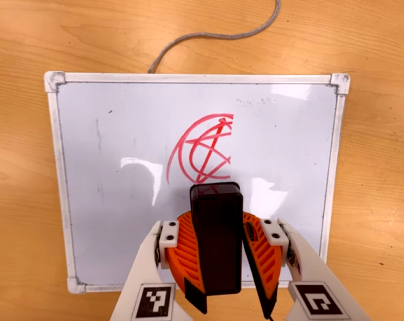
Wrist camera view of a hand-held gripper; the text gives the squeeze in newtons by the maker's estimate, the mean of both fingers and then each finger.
{"total": 11.5, "left": 11.6, "right": 11.4}